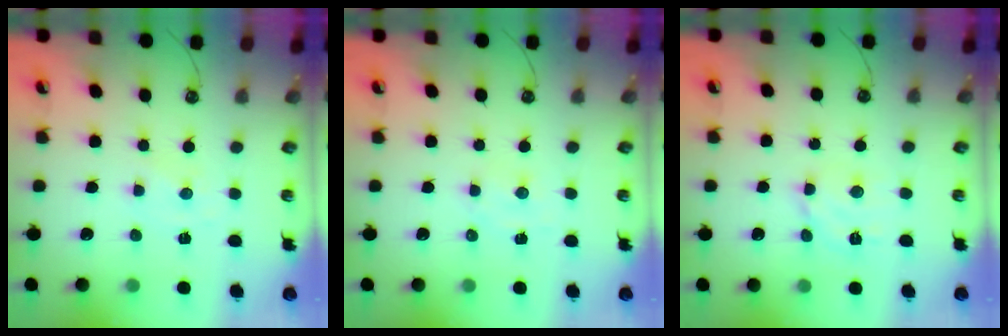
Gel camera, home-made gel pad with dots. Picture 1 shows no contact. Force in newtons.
{"total": 1.6, "press": 1.6, "slide": 0.1}
{"total": 6.3, "press": 6.3, "slide": 0.8}